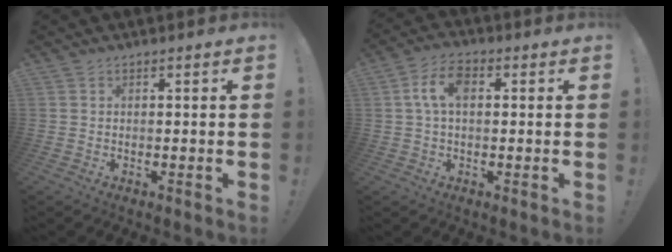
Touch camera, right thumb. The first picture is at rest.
{"total": 7.7, "force": [1.3, 4.5, 6.1], "torque": [-0.112, 0.013, 0.025]}